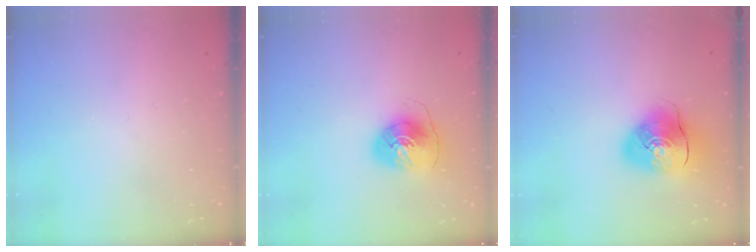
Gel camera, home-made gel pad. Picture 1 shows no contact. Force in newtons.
{"total": 8.5, "press": 8.4, "slide": 0.7}
{"total": 12.5, "press": 12.3, "slide": 2.1}